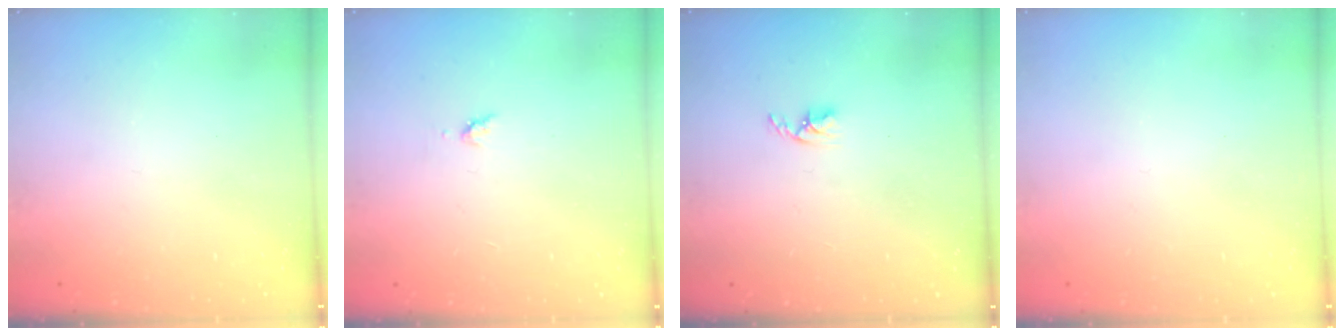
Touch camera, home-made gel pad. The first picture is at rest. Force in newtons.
{"total": 3.5, "press": 3.4, "slide": 0.5}
{"total": 2.7, "press": 2.7, "slide": 0.5}
{"total": 0.0}